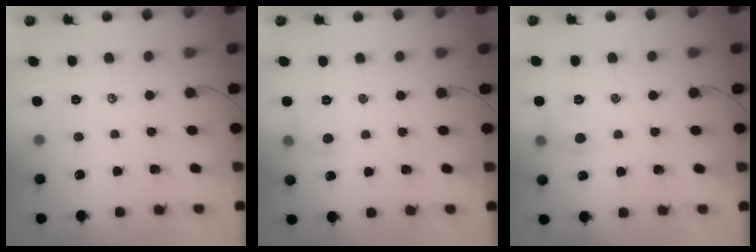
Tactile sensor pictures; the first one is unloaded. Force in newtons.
{"total": 6.0, "press": 5.8, "slide": 1.6}
{"total": 6.9, "press": 6.7, "slide": 1.6}